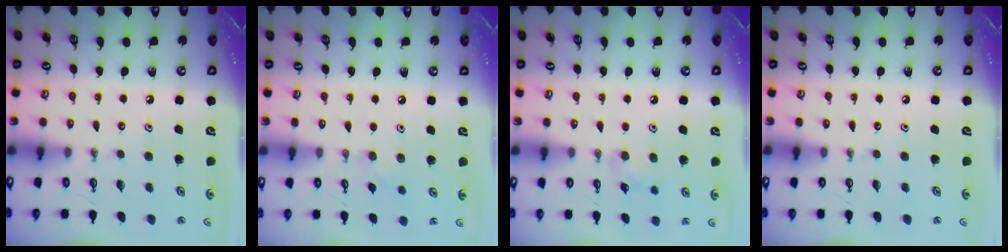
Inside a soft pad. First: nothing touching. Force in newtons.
{"total": 5.8, "press": 5.7, "slide": 1.2}
{"total": 7.9, "press": 7.3, "slide": 3.2}
{"total": 0.0}